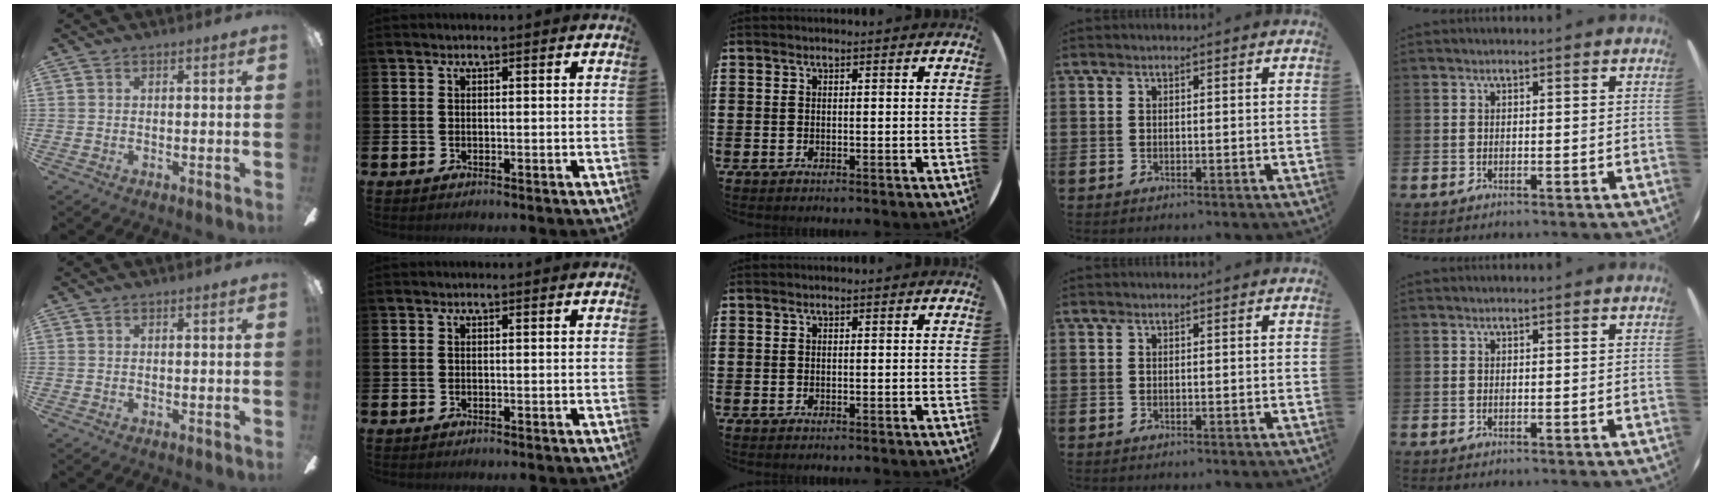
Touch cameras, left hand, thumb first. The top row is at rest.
{}